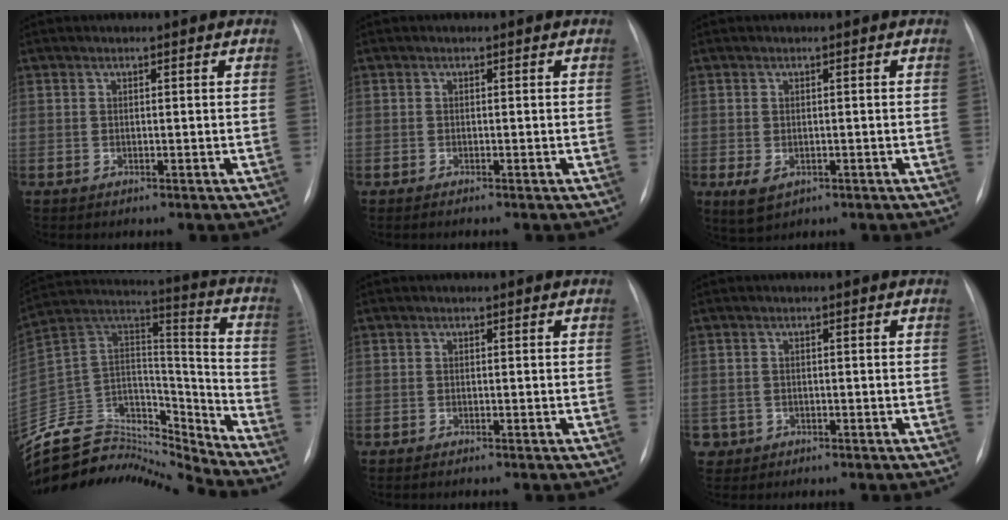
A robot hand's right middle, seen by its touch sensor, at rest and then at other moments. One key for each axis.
{"total": 1.2, "fx": -1.0, "fy": 0.0, "fz": 0.7, "tx": -0.012, "ty": -0.003, "tz": -0.011}
{"total": 3.2, "fx": -1.3, "fy": 2.1, "fz": 2.1, "tx": -0.043, "ty": -0.006, "tz": -0.008}
{"total": 23.1, "fx": -22.4, "fy": 3.7, "fz": 4.0, "tx": -0.089, "ty": 0.061, "tz": -0.375}
{"total": 0.9, "fx": -0.8, "fy": 0.0, "fz": 0.5, "tx": -0.010, "ty": -0.002, "tz": -0.009}
{"total": 1.9, "fx": -0.9, "fy": 1.6, "fz": -0.2, "tx": 0.001, "ty": 0.008, "tz": -0.014}